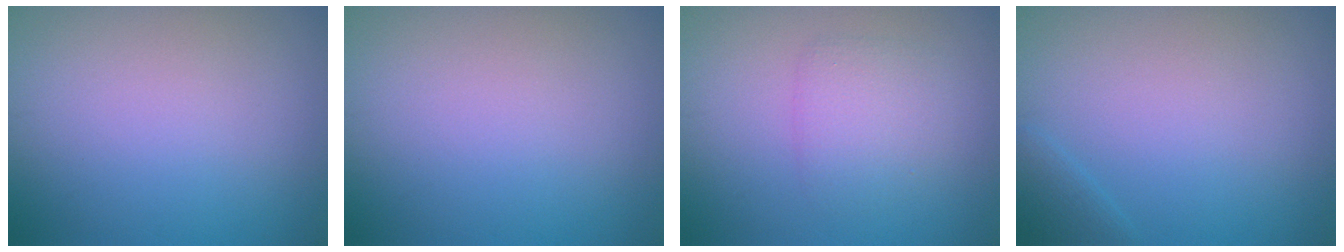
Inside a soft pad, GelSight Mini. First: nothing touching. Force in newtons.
{"total": 0.0}
{"total": 2.5, "press": 2.5, "slide": 0.3}
{"total": 1.3, "press": 1.3, "slide": 0.1}